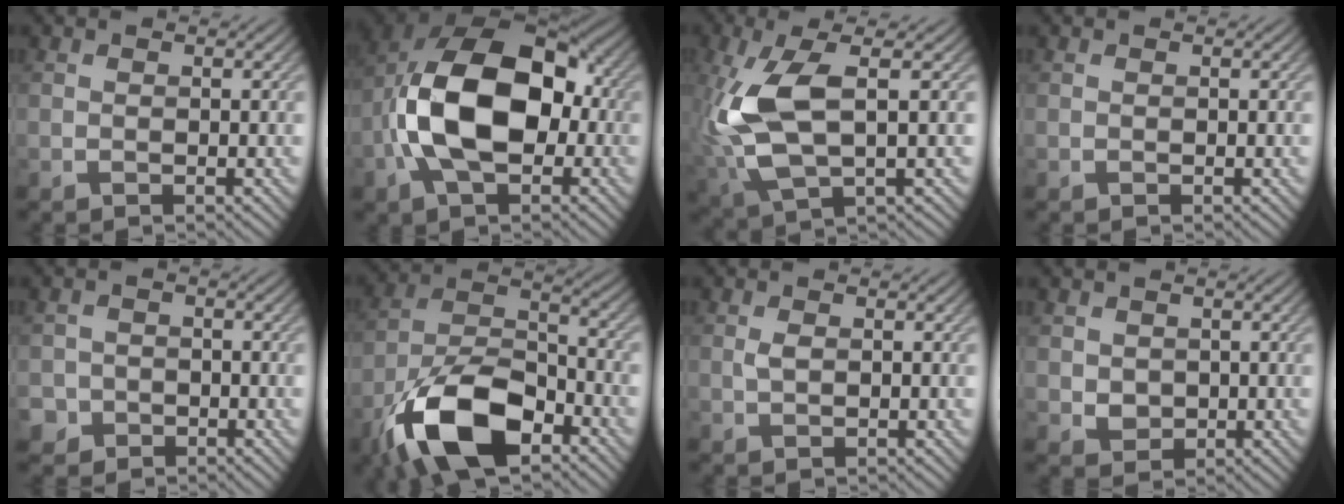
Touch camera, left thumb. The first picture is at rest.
{"total": 15.1, "force": [-1.8, 9.1, 11.9], "torque": [-0.217, 0.004, -0.046]}
{"total": 11.2, "force": [1.1, 4.5, 10.2], "torque": [-0.241, -0.002, 0.021]}
{"total": 0.0}
{"total": 2.8, "force": [-1.5, 2.4, 0.3], "torque": [-0.005, 0.001, -0.031]}
{"total": 14.5, "force": [-8.3, 6.8, 9.8], "torque": [-0.205, -0.013, -0.172]}
{"total": 1.2, "force": [0.2, 0.6, 1.0], "torque": [-0.026, 0.001, 0.004]}
{"total": 2.2, "force": [0.6, 2.0, 0.9], "torque": [-0.030, -0.005, 0.011]}